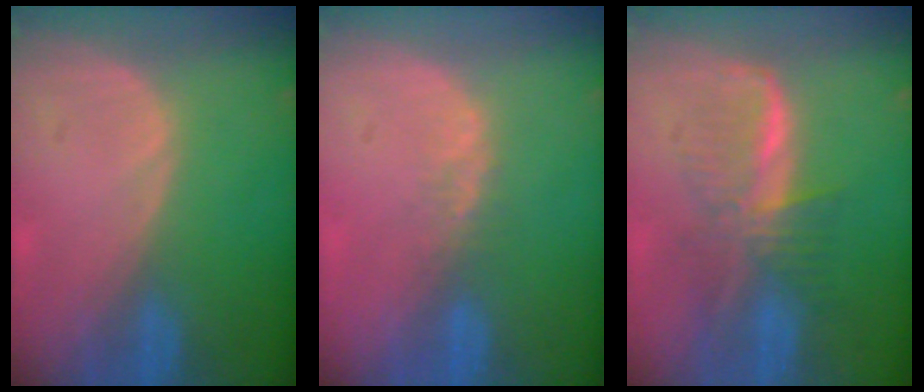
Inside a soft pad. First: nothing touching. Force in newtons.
{"total": 2.1, "press": 1.7, "slide": 1.2}
{"total": 6.5, "press": 6.3, "slide": 1.6}